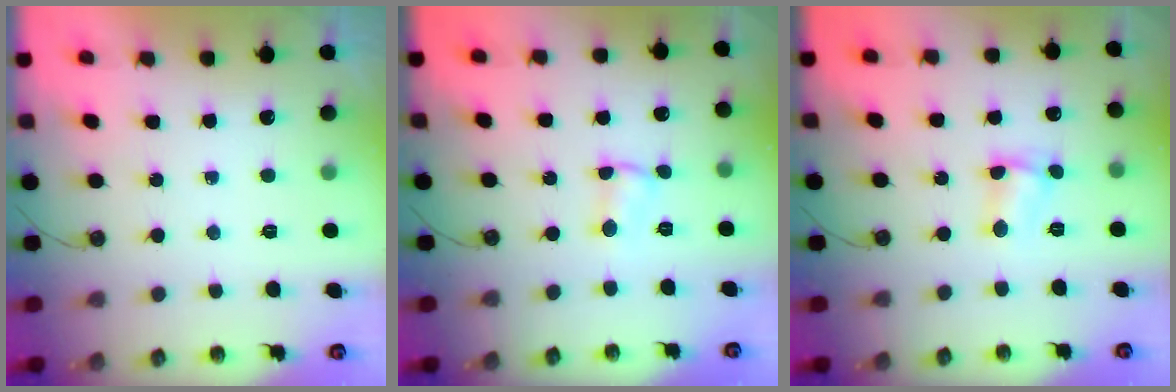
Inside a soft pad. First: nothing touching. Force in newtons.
{"total": 1.7, "press": 1.6, "slide": 0.5}
{"total": 3.2, "press": 3.2, "slide": 0.4}